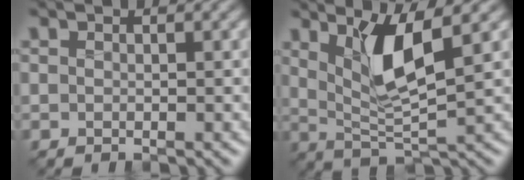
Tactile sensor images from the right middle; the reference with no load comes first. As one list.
[{"total": 5.2, "force": [2.0, 1.1, 4.7], "torque": [-0.093, -0.013, 0.041]}]